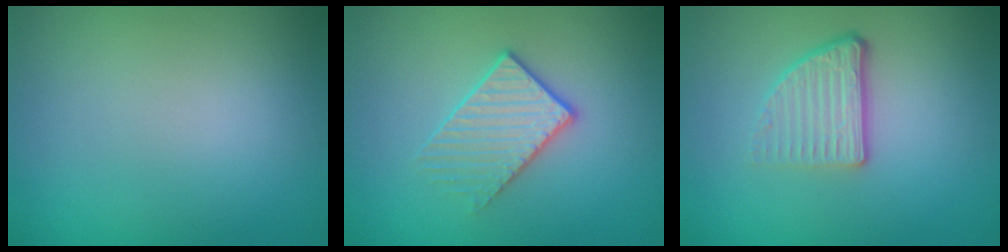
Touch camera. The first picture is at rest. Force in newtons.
{"total": 2.6, "press": 2.3, "slide": 1.2}
{"total": 3.8, "press": 2.4, "slide": 2.9}